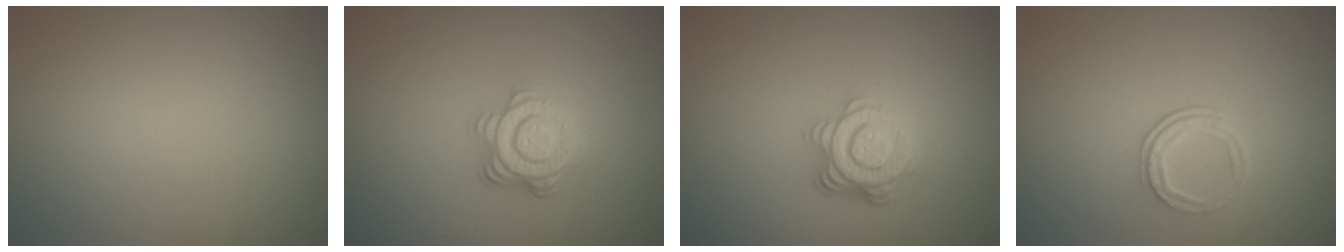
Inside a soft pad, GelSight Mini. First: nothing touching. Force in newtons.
{"total": 4.4, "press": 3.3, "slide": 3.0}
{"total": 4.7, "press": 3.4, "slide": 3.2}
{"total": 2.1, "press": 1.4, "slide": 1.5}